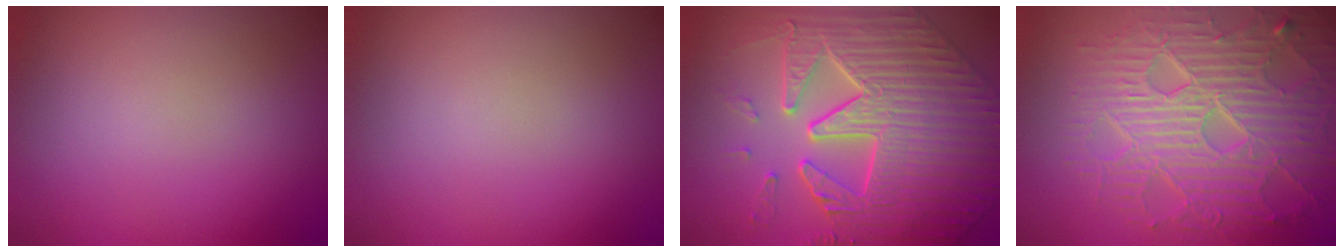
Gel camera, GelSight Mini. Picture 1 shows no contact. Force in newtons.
{"total": 0.0}
{"total": 8.9, "press": 7.2, "slide": 5.3}
{"total": 9.9, "press": 6.6, "slide": 7.4}